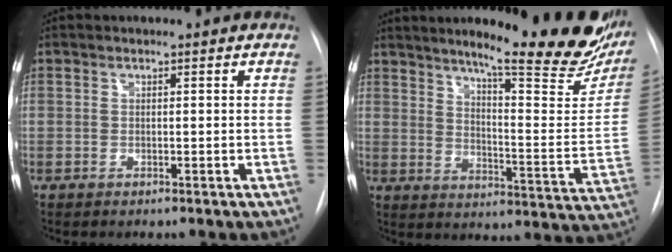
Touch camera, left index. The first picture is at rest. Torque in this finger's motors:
{"motor_torque": [0.53, -0.63, 0.54, 0.13]}